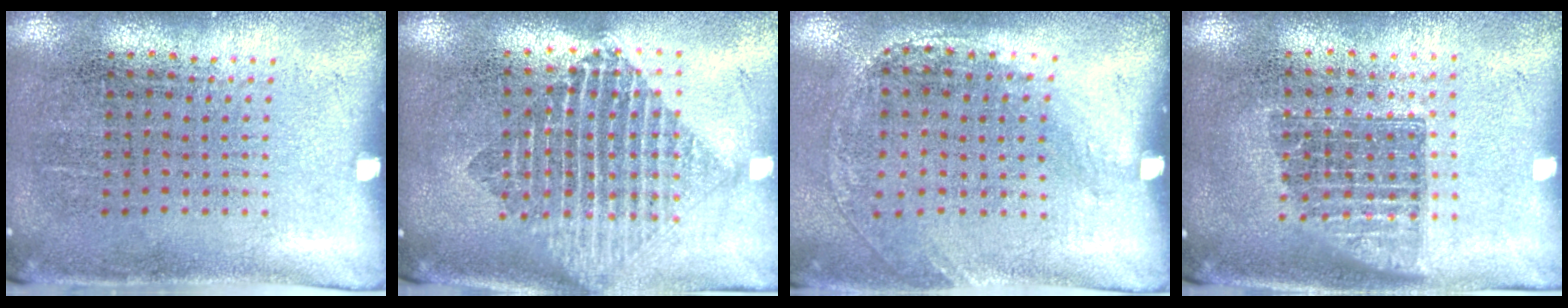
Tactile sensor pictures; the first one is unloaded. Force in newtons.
{"total": 1.9, "press": 1.6, "slide": 1.1}
{"total": 1.3, "press": 0.9, "slide": 0.9}
{"total": 1.4, "press": 1.1, "slide": 0.8}